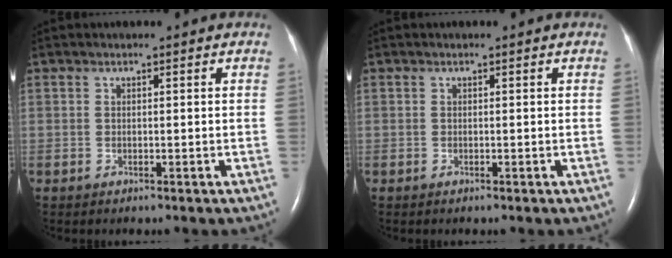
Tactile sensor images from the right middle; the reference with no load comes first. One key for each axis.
{"total": 0.0}